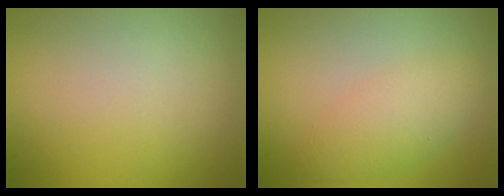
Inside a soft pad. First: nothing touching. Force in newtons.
{"total": 3.2, "press": 3.2, "slide": 0.1}